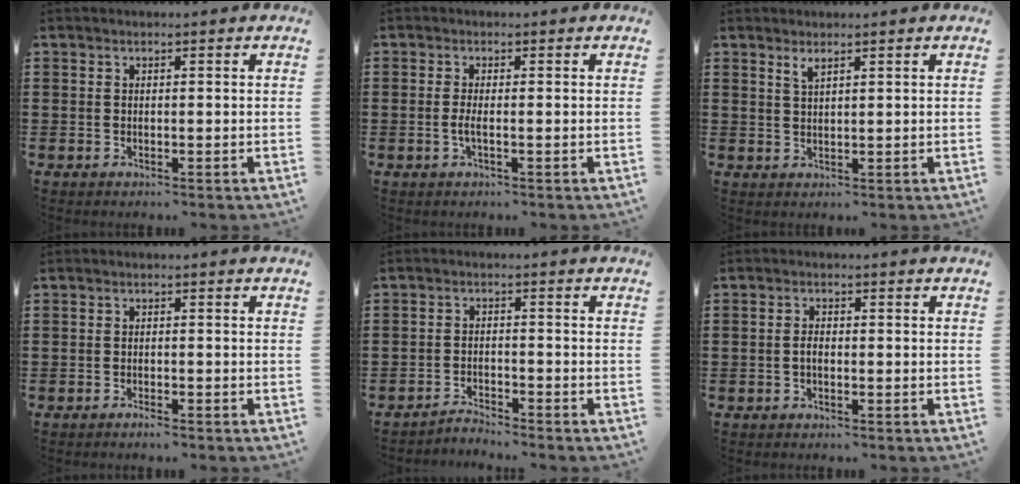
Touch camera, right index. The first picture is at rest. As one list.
[{"total": 1.9, "force": [-0.5, 0.2, 1.8], "torque": [-0.040, -0.003, -0.013]}, {"total": 1.7, "force": [1.3, 0.4, 1.0], "torque": [-0.022, 0.002, 0.023]}, {"total": 1.0, "force": [-0.9, 0.1, 0.5], "torque": [-0.011, -0.003, -0.017]}, {"total": 2.3, "force": [-2.3, 0.1, -0.1], "torque": [-0.006, 0.003, -0.050]}, {"total": 1.4, "force": [-0.4, 0.7, 1.1], "torque": [-0.029, -0.001, -0.011]}]